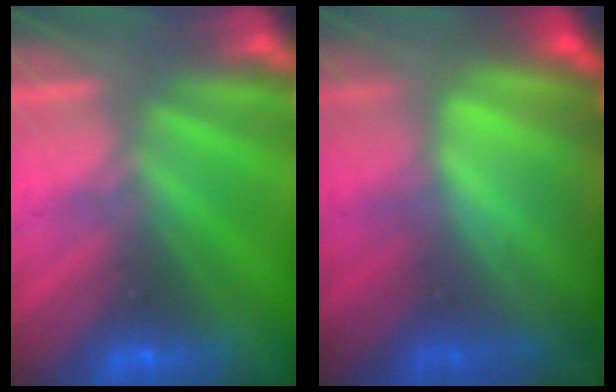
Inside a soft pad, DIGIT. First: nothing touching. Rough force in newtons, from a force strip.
{"total": 8.2}